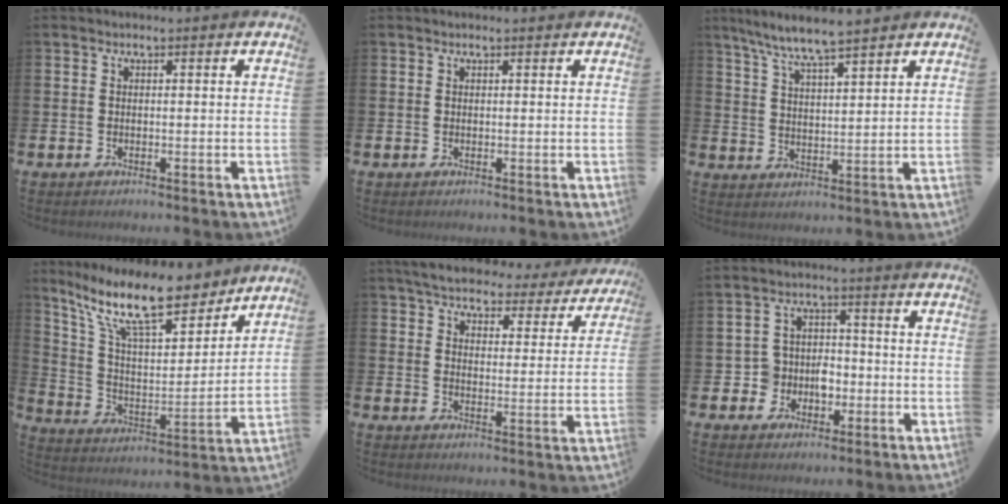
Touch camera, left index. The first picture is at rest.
{"total": 0.0}
{"total": 6.6, "force": [6.2, 0.0, 2.3], "torque": [-0.067, -0.025, 0.111]}
{"total": 14.4, "force": [11.3, 4.3, 7.9], "torque": [-0.172, -0.063, 0.196]}
{"total": 5.2, "force": [4.9, 1.3, 1.2], "torque": [-0.044, -0.033, 0.081]}
{"total": 4.5, "force": [-1.3, 4.2, 1.0], "torque": [-0.032, 0.006, -0.029]}